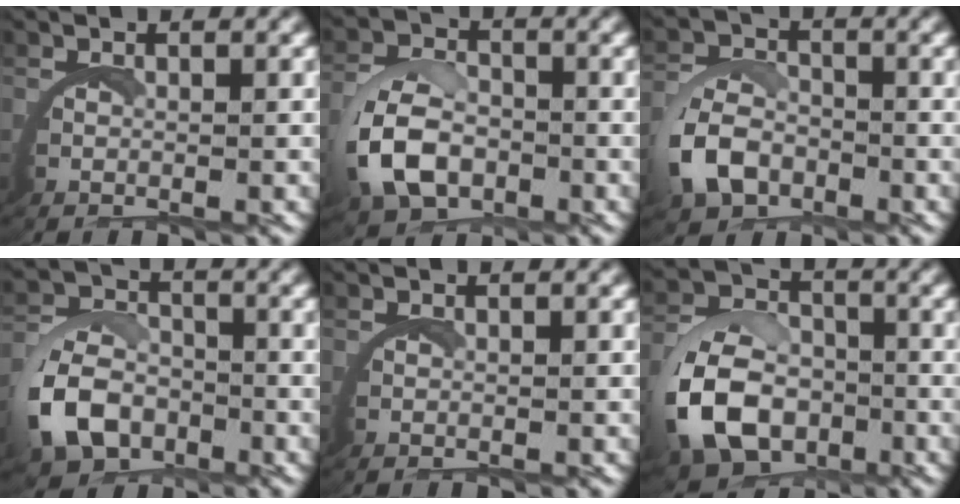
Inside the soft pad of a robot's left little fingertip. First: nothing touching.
{"total": 4.8, "force": [-0.7, 3.4, 3.2], "torque": [-0.074, -0.006, -0.014]}
{"total": 4.0, "force": [-1.0, 3.1, 2.3], "torque": [-0.052, -0.006, -0.021]}
{"total": 5.4, "force": [-1.5, 4.3, 2.9], "torque": [-0.057, -0.012, -0.029]}
{"total": 0.0}
{"total": 7.6, "force": [-1.9, 5.8, 4.5], "torque": [-0.092, -0.019, -0.034]}